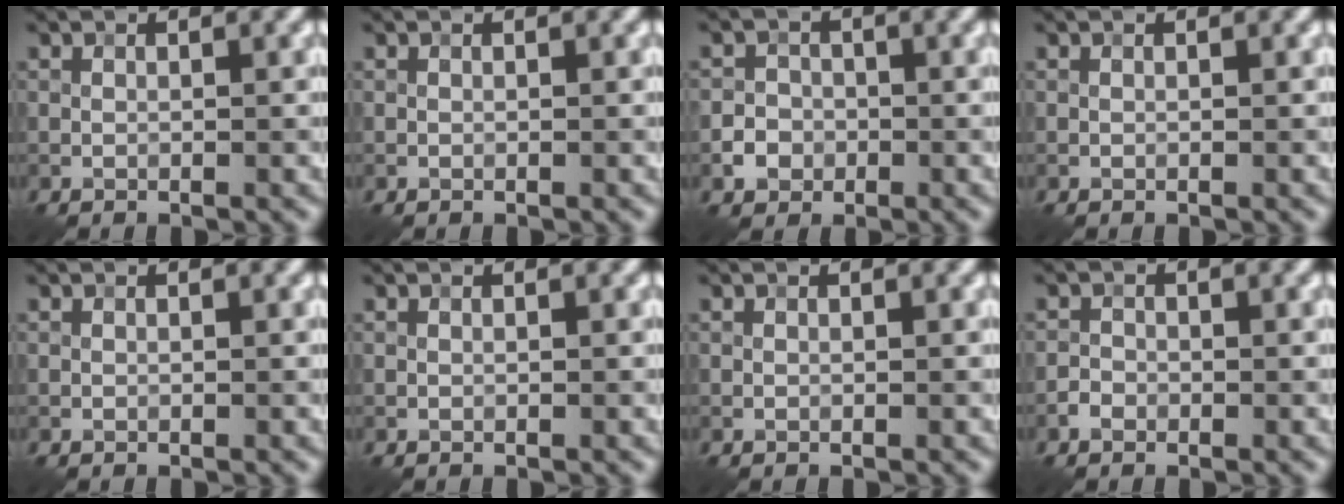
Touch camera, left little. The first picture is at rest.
{"total": 0.0}
{"total": 2.1, "force": [-0.7, 1.9, 0.5], "torque": [0.004, -0.001, -0.016]}
{"total": 0.0}
{"total": 0.0}
{"total": 0.0}
{"total": 0.0}
{"total": 1.0, "force": [-0.6, 0.8, 0.3], "torque": [-0.002, 0.002, -0.013]}